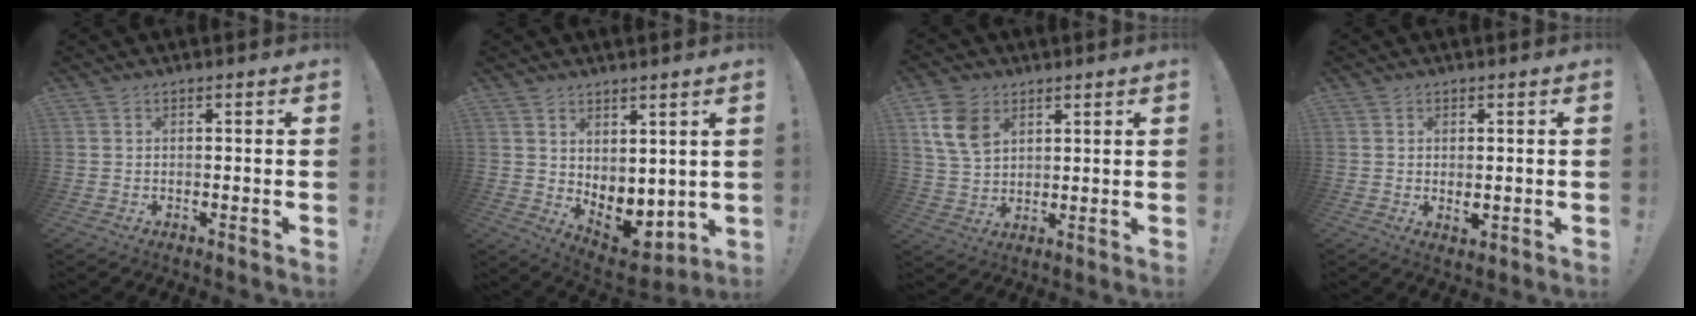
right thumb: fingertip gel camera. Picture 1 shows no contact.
{"total": 6.9, "force": [0.3, 5.6, 4.0], "torque": [-0.030, -0.019, 0.020]}
{"total": 11.3, "force": [5.0, 7.9, 6.2], "torque": [-0.113, -0.006, 0.101]}
{"total": 2.2, "force": [0.3, 0.9, 2.0], "torque": [-0.026, -0.002, 0.007]}